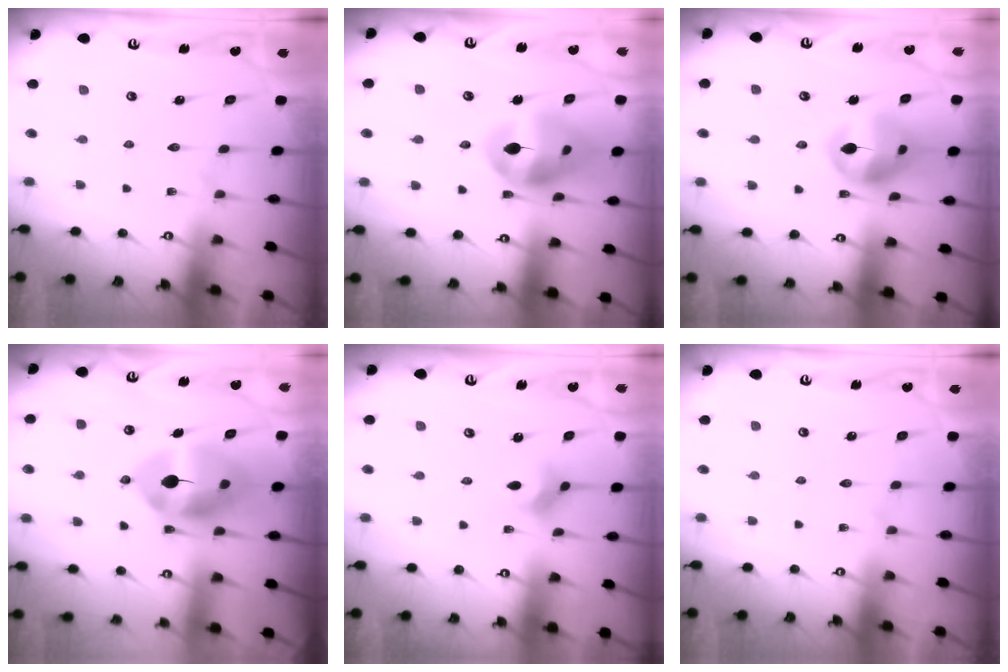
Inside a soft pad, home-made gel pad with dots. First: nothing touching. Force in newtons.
{"total": 15.9, "press": 15.8, "slide": 2.1}
{"total": 14.5, "press": 14.4, "slide": 1.9}
{"total": 14.2, "press": 14.0, "slide": 2.4}
{"total": 2.7, "press": 2.6, "slide": 0.6}
{"total": 0.0}